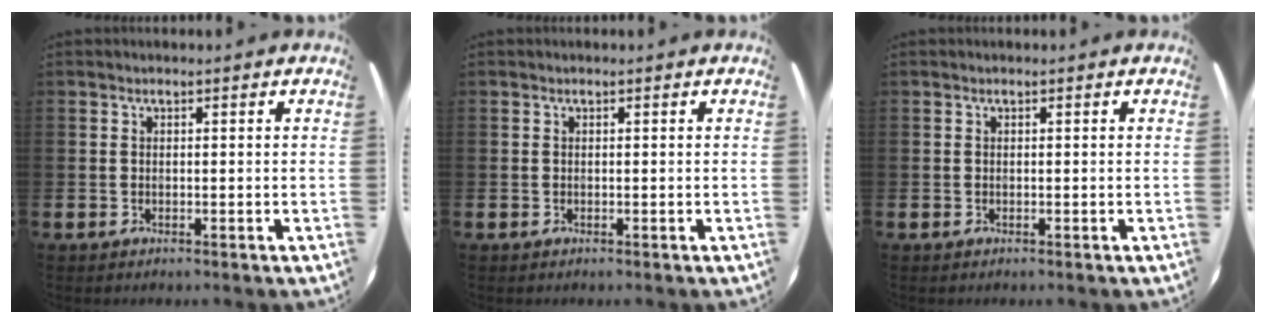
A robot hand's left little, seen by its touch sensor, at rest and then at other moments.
{"total": 0.0}
{"total": 0.0}